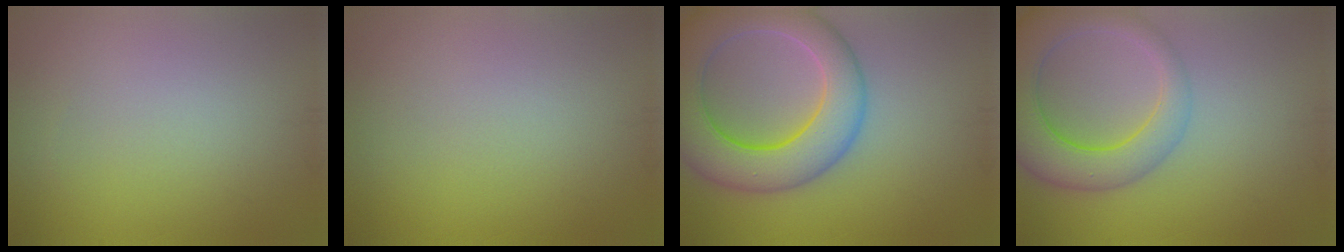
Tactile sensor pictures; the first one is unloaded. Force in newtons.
{"total": 0.0}
{"total": 9.4, "press": 9.4, "slide": 0.5}
{"total": 7.3, "press": 7.2, "slide": 0.6}